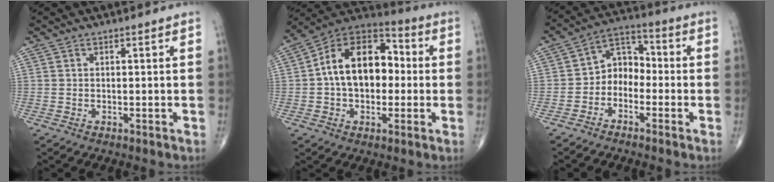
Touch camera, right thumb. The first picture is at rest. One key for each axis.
{"total": 16.8, "fx": 0.5, "fy": 11.1, "fz": 12.6, "tx": -0.174, "ty": 0.036, "tz": -0.003}
{"total": 7.0, "fx": -2.3, "fy": 5.4, "fz": 3.8, "tx": -0.036, "ty": 0.040, "tz": -0.060}